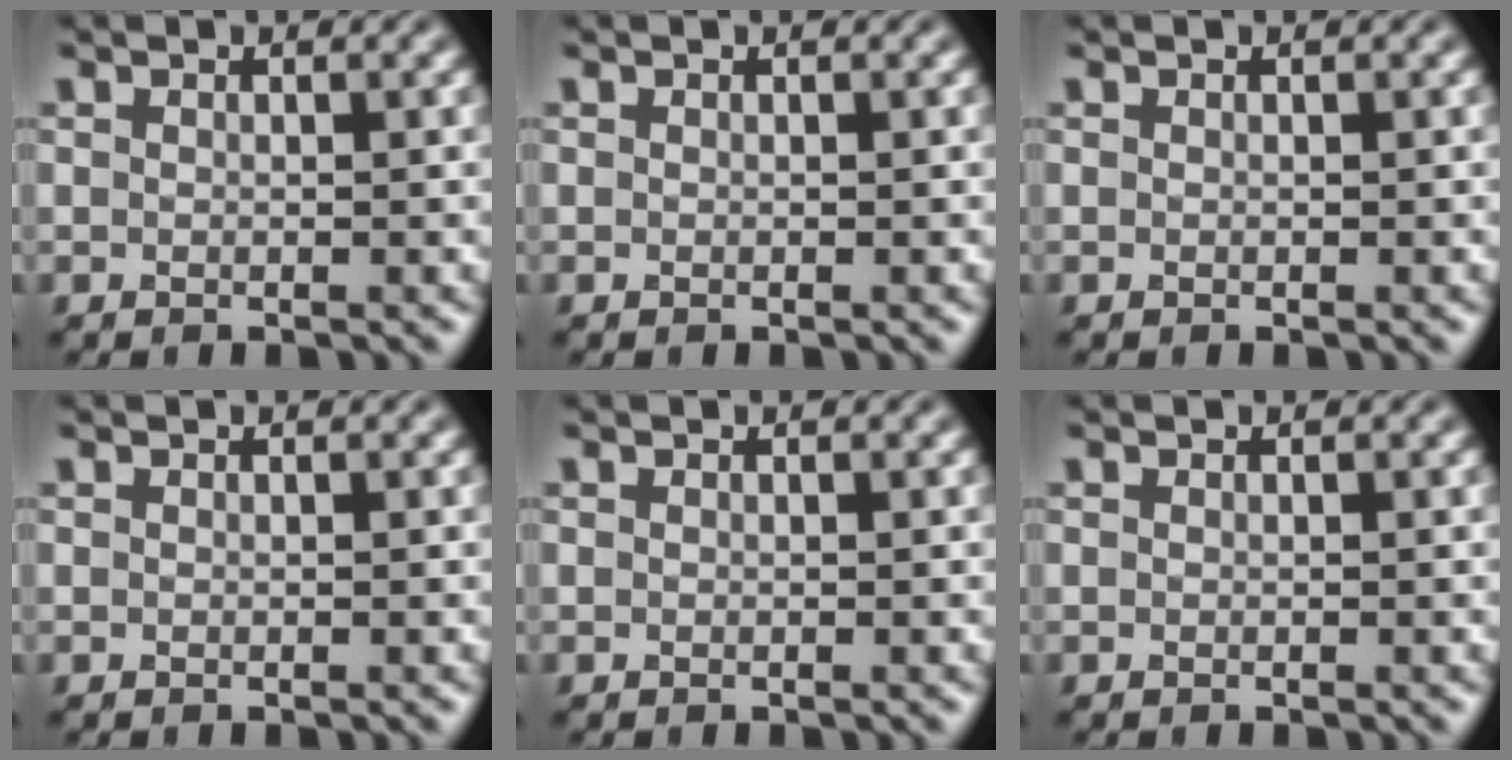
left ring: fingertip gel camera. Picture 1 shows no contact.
{"total": 0.0}
{"total": 0.0}
{"total": 0.0}
{"total": 0.0}
{"total": 0.0}